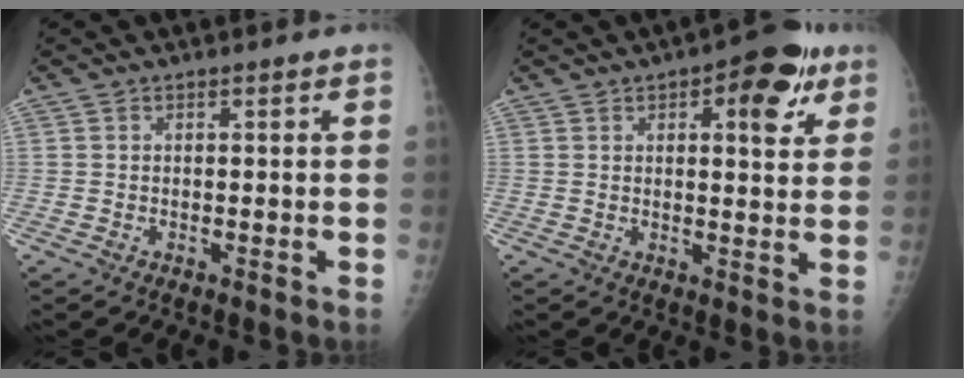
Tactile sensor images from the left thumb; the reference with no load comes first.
{"total": 10.5, "force": [5.0, 4.3, 8.1], "torque": [-0.075, -0.011, 0.058]}